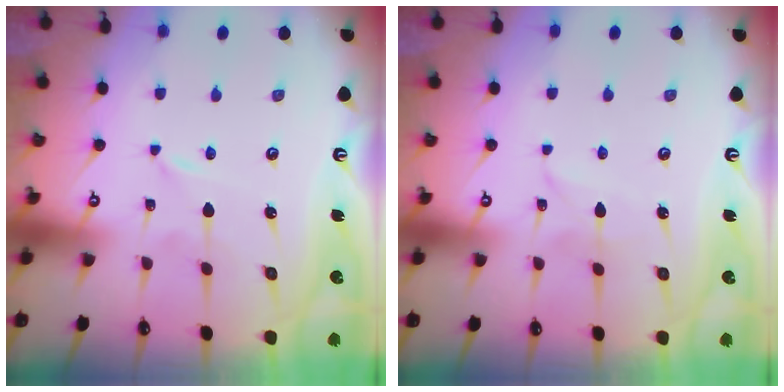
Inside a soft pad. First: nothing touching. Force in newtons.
{"total": 2.2, "press": 2.2, "slide": 0.2}